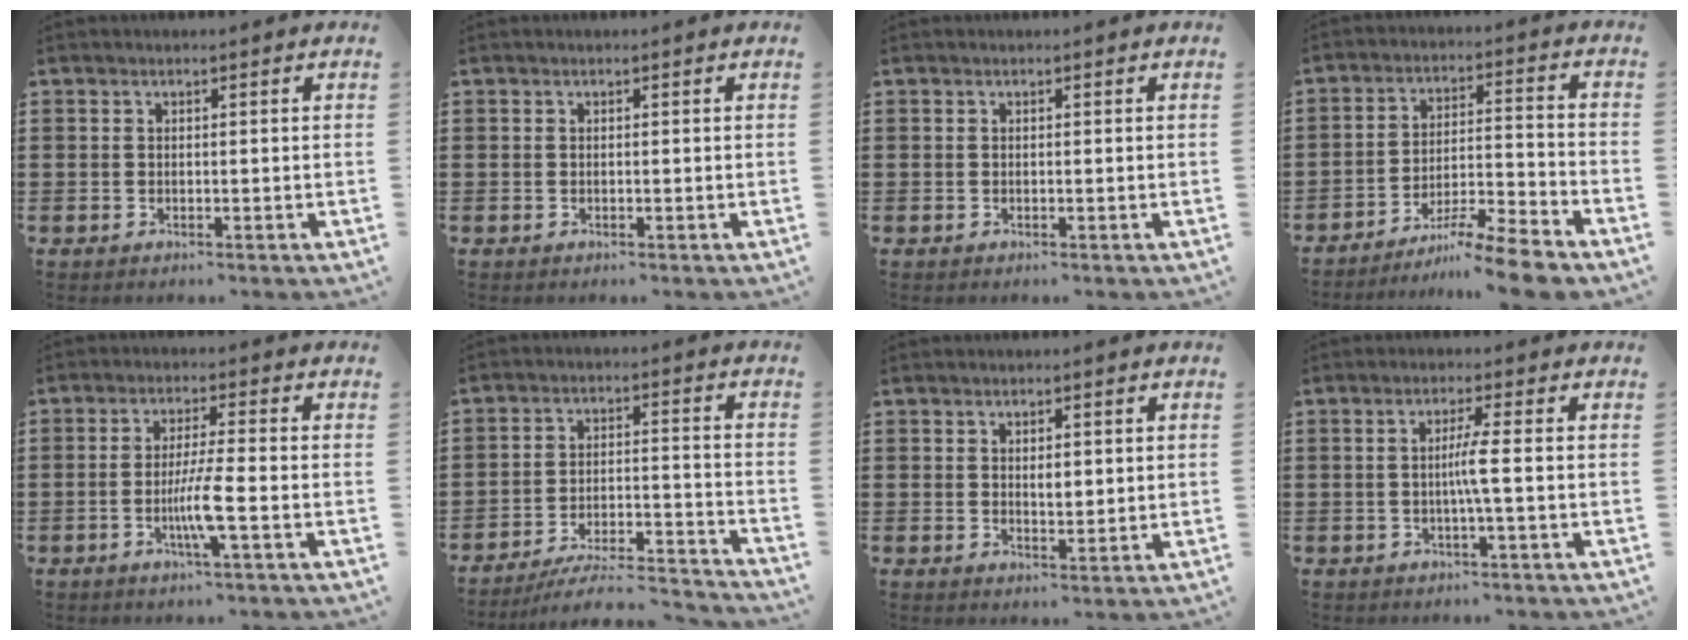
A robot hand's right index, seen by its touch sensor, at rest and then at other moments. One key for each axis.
{"total": 0.0}
{"total": 0.0}
{"total": 9.0, "fx": -7.8, "fy": 0.3, "fz": 4.5, "tx": -0.070, "ty": 0.017, "tz": -0.151}
{"total": 5.8, "fx": -1.9, "fy": -0.2, "fz": 5.4, "tx": -0.106, "ty": -0.016, "tz": -0.038}
{"total": 6.6, "fx": -6.0, "fy": 0.9, "fz": 2.5, "tx": -0.041, "ty": 0.002, "tz": -0.117}
{"total": 2.1, "fx": 0.5, "fy": 0.9, "fz": 1.8, "tx": -0.028, "ty": 0.003, "tz": 0.006}
{"total": 3.4, "fx": -0.4, "fy": -0.4, "fz": 3.4, "tx": -0.069, "ty": -0.010, "tz": -0.014}